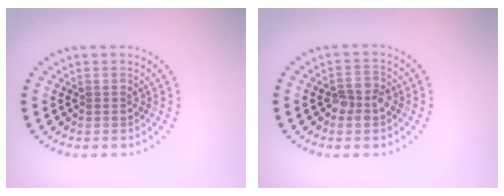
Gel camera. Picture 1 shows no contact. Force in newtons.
{"total": 2.4, "press": 2.4, "slide": 0.5}